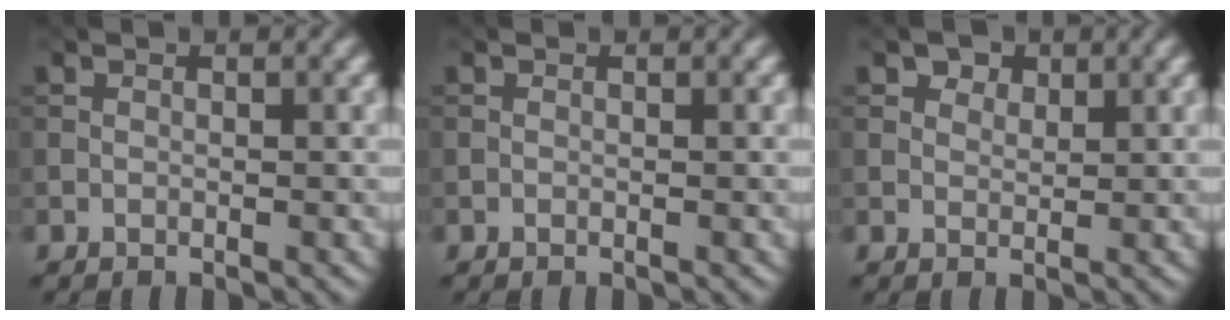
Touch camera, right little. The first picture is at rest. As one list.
[{"total": 0.0}, {"total": 2.8, "force": [1.8, 1.7, 1.1], "torque": [-0.023, -0.010, 0.033]}]